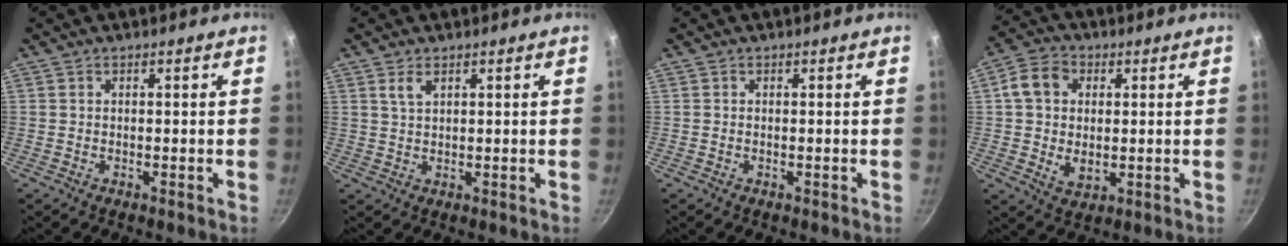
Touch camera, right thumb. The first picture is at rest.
{"total": 2.4, "force": [1.4, 1.1, 1.6], "torque": [-0.032, -0.005, 0.034]}
{"total": 0.0}
{"total": 10.4, "force": [1.4, 7.8, 6.7], "torque": [-0.099, 0.002, 0.023]}